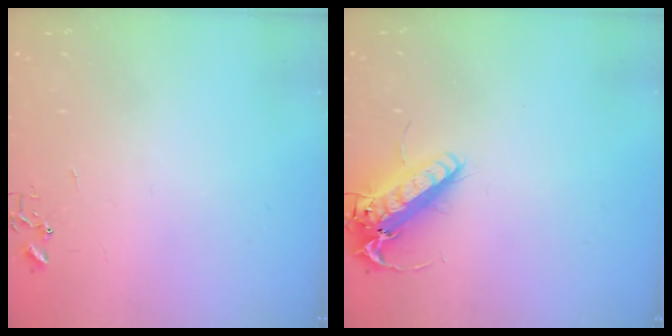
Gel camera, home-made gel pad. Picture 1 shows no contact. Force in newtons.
{"total": 15.9, "press": 15.7, "slide": 2.8}